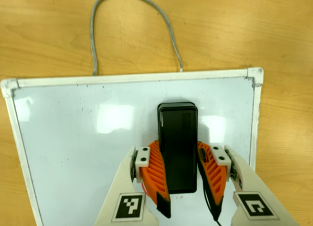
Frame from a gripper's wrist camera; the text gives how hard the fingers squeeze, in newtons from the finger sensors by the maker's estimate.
{"total": 15.9, "left": 15.4, "right": 16.3}